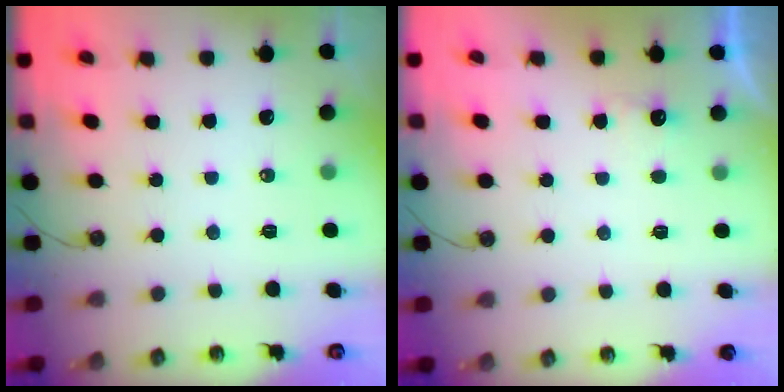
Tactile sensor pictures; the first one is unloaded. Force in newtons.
{"total": 1.6, "press": 1.5, "slide": 0.7}